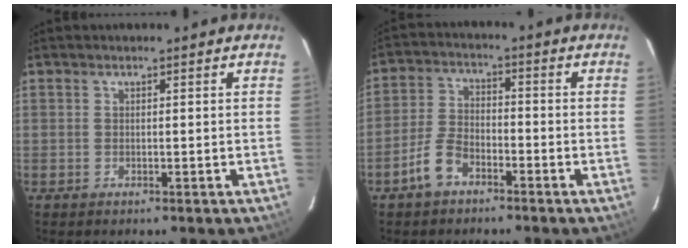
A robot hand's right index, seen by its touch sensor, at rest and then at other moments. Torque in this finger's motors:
{"motor_torque": [0.15, -0.08, -0.06, -0.02]}